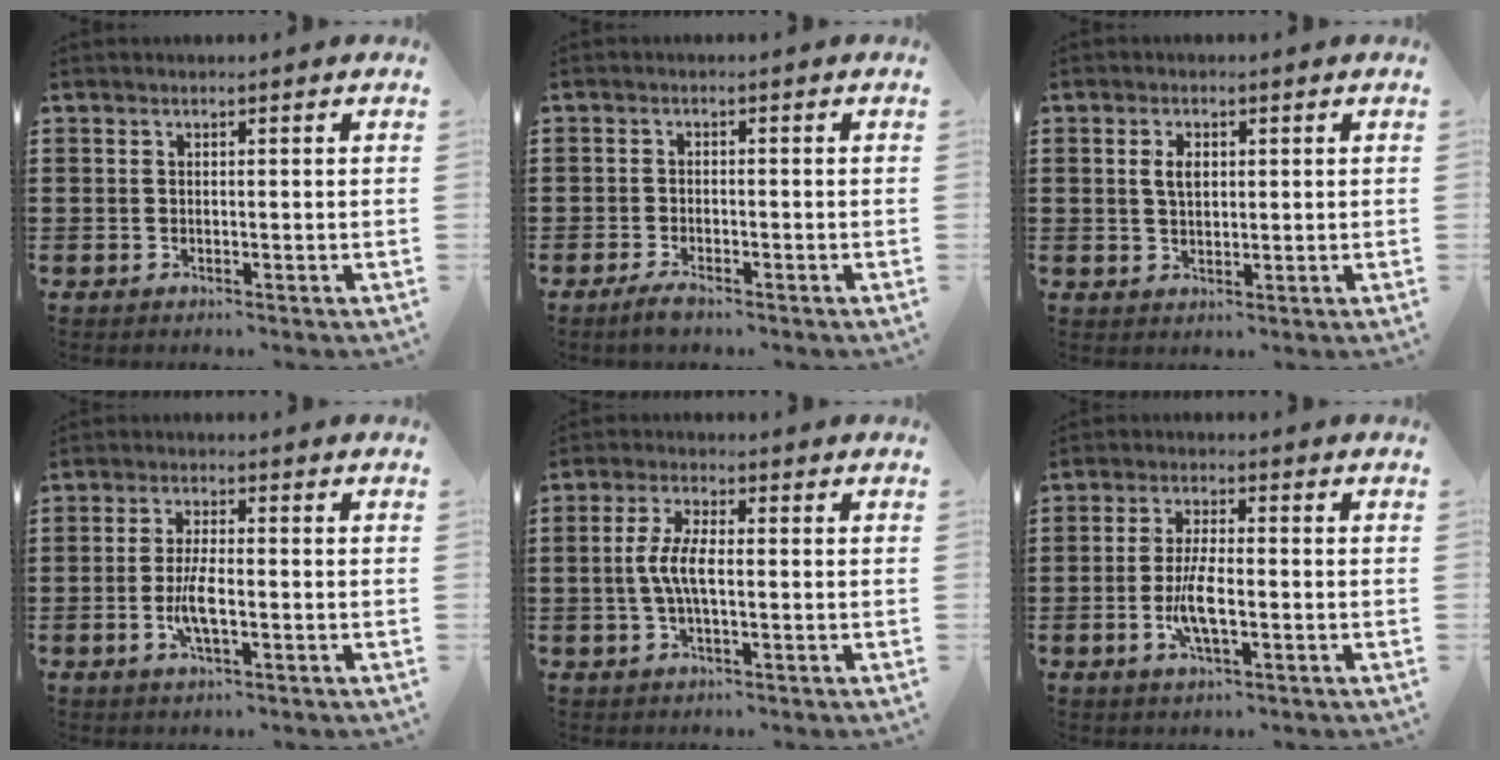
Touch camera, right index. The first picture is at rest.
{"total": 2.1, "force": [-1.8, 0.5, 0.9], "torque": [-0.025, 0.002, -0.037]}
{"total": 2.8, "force": [0.6, 1.6, 2.2], "torque": [-0.048, 0.009, 0.009]}
{"total": 4.8, "force": [-1.3, 1.2, 4.4], "torque": [-0.095, -0.005, -0.029]}
{"total": 5.2, "force": [-0.7, 1.6, 4.8], "torque": [-0.114, -0.005, -0.022]}
{"total": 5.8, "force": [-1.5, 1.6, 5.4], "torque": [-0.118, -0.008, -0.033]}